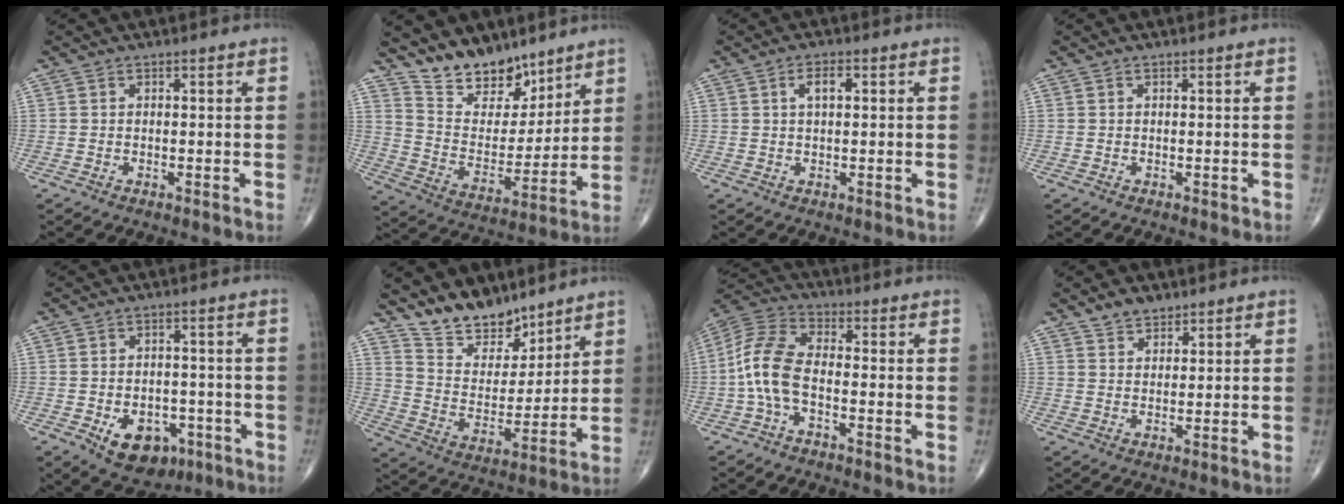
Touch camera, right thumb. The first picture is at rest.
{"total": 13.9, "force": [11.1, 6.8, 5.0], "torque": [-0.040, -0.081, 0.206]}
{"total": 3.2, "force": [1.0, 1.5, 2.7], "torque": [-0.047, 0.003, 0.017]}
{"total": 0.0}
{"total": 9.8, "force": [-4.1, 6.8, 5.7], "torque": [-0.063, 0.023, -0.047]}
{"total": 12.6, "force": [10.4, 6.0, 4.1], "torque": [-0.033, -0.079, 0.195]}
{"total": 9.8, "force": [-2.2, 4.9, 8.1], "torque": [-0.180, 0.033, -0.053]}
{"total": 3.8, "force": [3.0, 2.1, 1.3], "torque": [-0.002, -0.017, 0.052]}